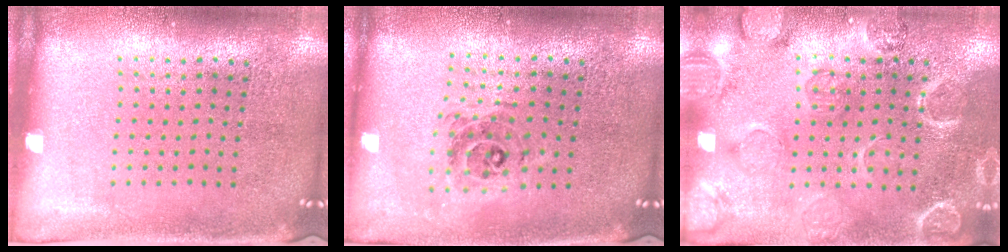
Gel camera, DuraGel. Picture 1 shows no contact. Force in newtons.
{"total": 0.7, "press": 0.7, "slide": 0.1}
{"total": 2.3, "press": 2.2, "slide": 0.6}